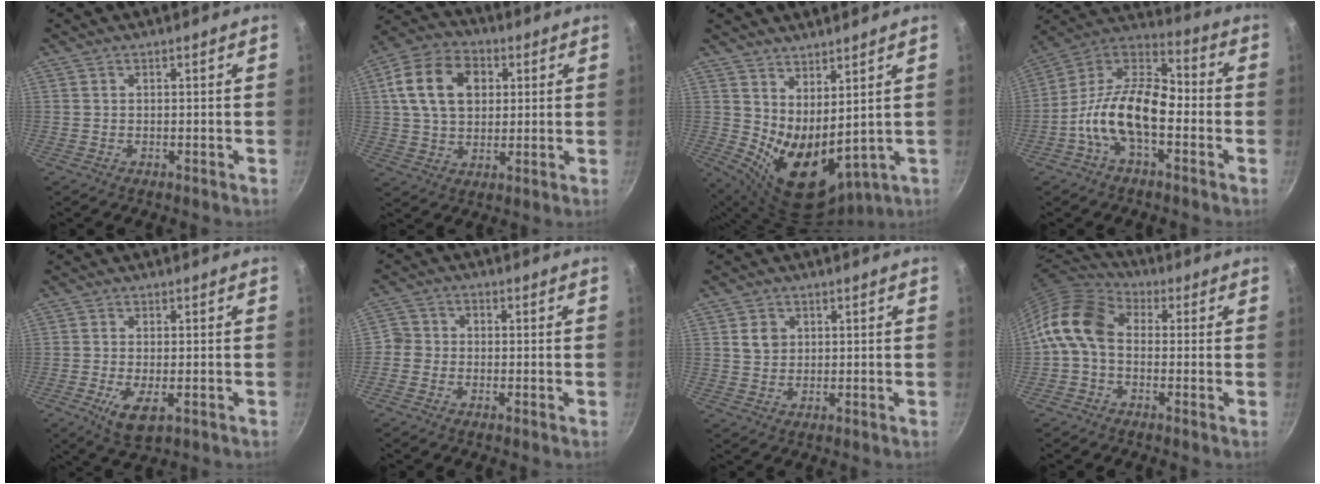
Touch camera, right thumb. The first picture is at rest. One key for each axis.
{"total": 14.7, "fx": 3.7, "fy": 10.5, "fz": 9.6, "tx": -0.152, "ty": 0.008, "tz": 0.052}
{"total": 11.5, "fx": 3.2, "fy": 6.0, "fz": 9.2, "tx": -0.124, "ty": -0.042, "tz": 0.078}
{"total": 16.3, "fx": -4.4, "fy": 8.8, "fz": 13.0, "tx": -0.217, "ty": 0.054, "tz": -0.105}
{"total": 6.1, "fx": -2.0, "fy": 2.5, "fz": 5.2, "tx": -0.097, "ty": -0.010, "tz": -0.032}
{"total": 3.6, "fx": -1.5, "fy": 3.0, "fz": 1.1, "tx": -0.006, "ty": 0.017, "tz": -0.041}
{"total": 3.4, "fx": 0.9, "fy": 2.9, "fz": 1.5, "tx": -0.014, "ty": 0.002, "tz": 0.016}
{"total": 11.8, "fx": -0.4, "fy": 8.5, "fz": 8.2, "tx": -0.144, "ty": 0.034, "tz": -0.030}